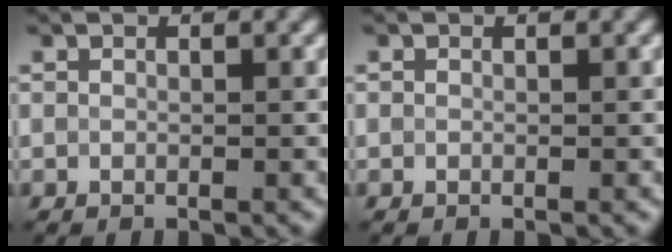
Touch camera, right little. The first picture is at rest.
{"total": 0.0}